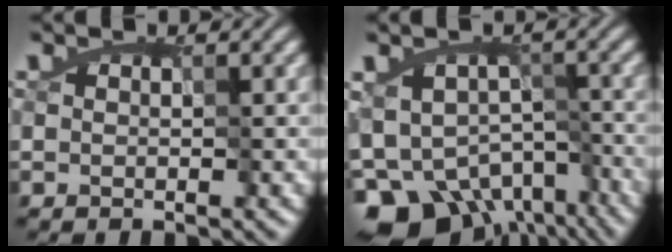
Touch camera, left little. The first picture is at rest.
{"total": 10.1, "force": [-7.3, 5.6, 4.1], "torque": [-0.062, -0.008, -0.112]}